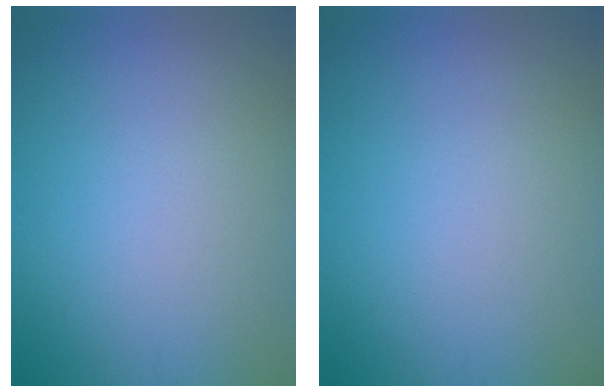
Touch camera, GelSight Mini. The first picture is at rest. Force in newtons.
{"total": 0.0}